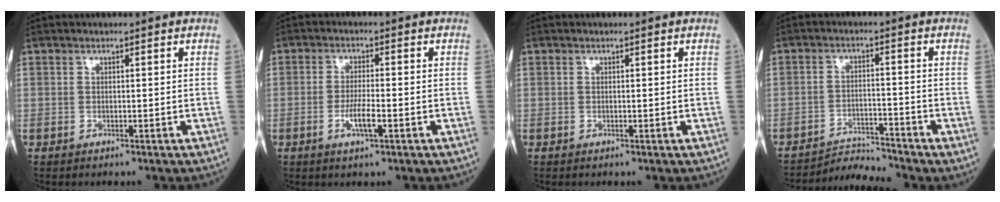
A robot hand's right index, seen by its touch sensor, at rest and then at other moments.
{"total": 4.1, "force": [-1.5, 0.4, 3.8], "torque": [-0.072, -0.004, -0.029]}
{"total": 0.0}
{"total": 4.5, "force": [-4.2, -1.3, -0.7], "torque": [0.008, -0.010, -0.072]}